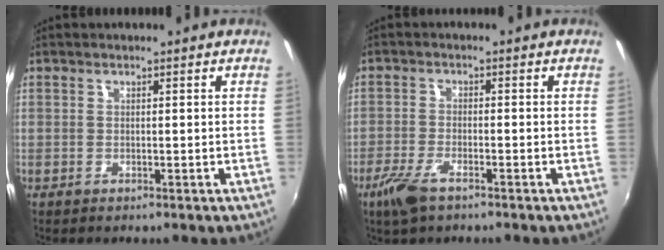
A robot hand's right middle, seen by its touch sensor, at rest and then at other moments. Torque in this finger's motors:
{"motor_torque": [0.54, -0.45, 0.06, 0.06]}